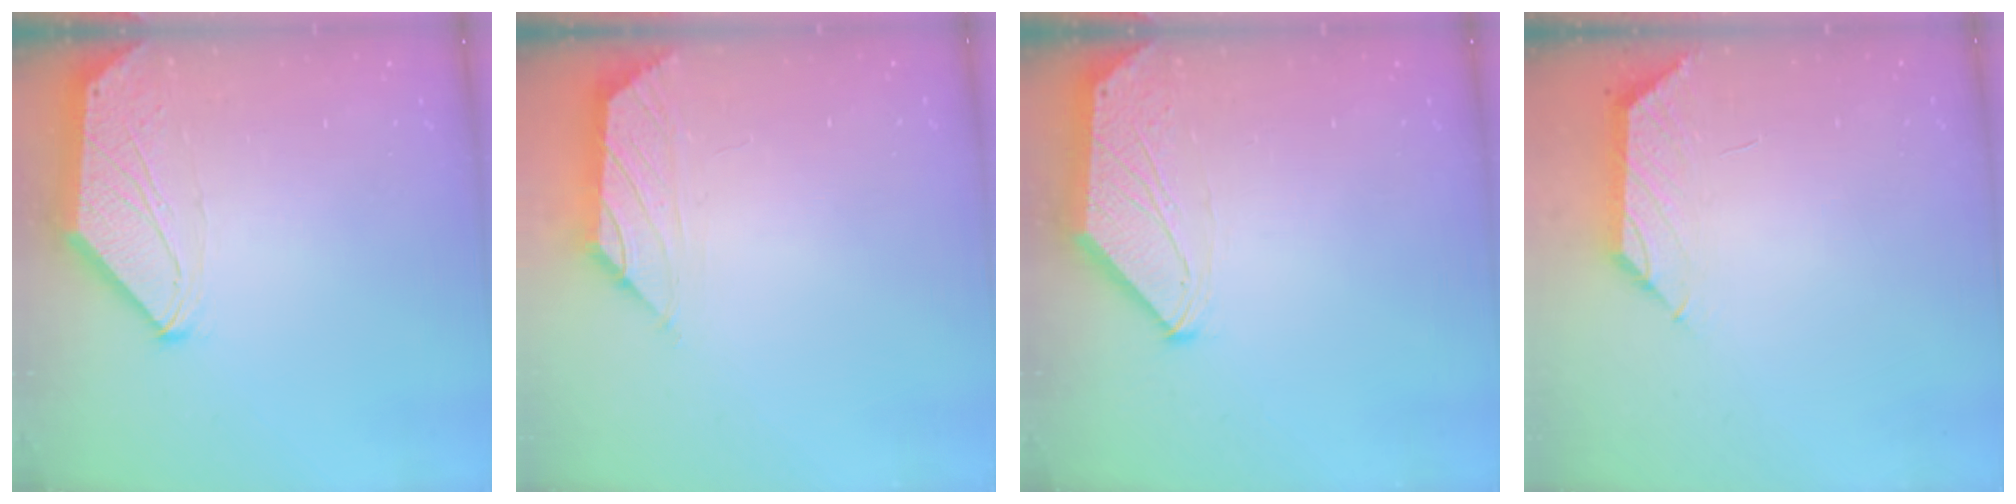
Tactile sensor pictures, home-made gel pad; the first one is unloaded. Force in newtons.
{"total": 0.9, "press": 0.7, "slide": 0.5}
{"total": 0.0}
{"total": 1.2, "press": 1.1, "slide": 0.6}